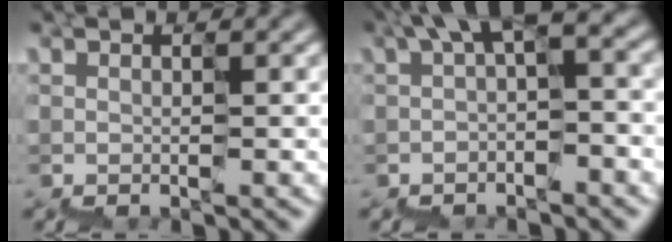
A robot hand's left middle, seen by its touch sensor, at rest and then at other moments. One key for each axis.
{"total": 4.0, "fx": 0.8, "fy": 1.5, "fz": 3.6, "tx": -0.063, "ty": 0.011, "tz": 0.006}